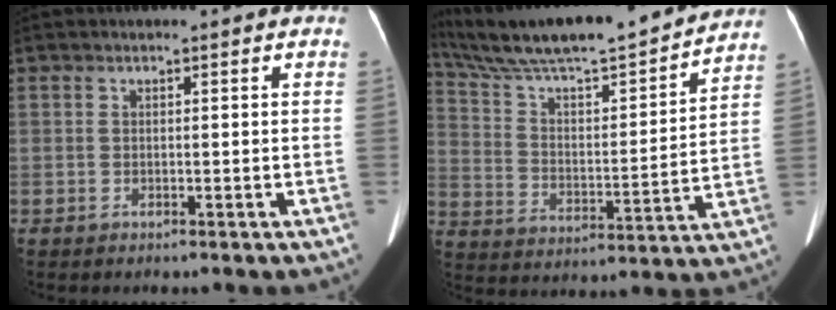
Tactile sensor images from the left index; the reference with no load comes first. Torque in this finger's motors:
{"motor_torque": [0.54, -1.60, 0.22, 0.04]}